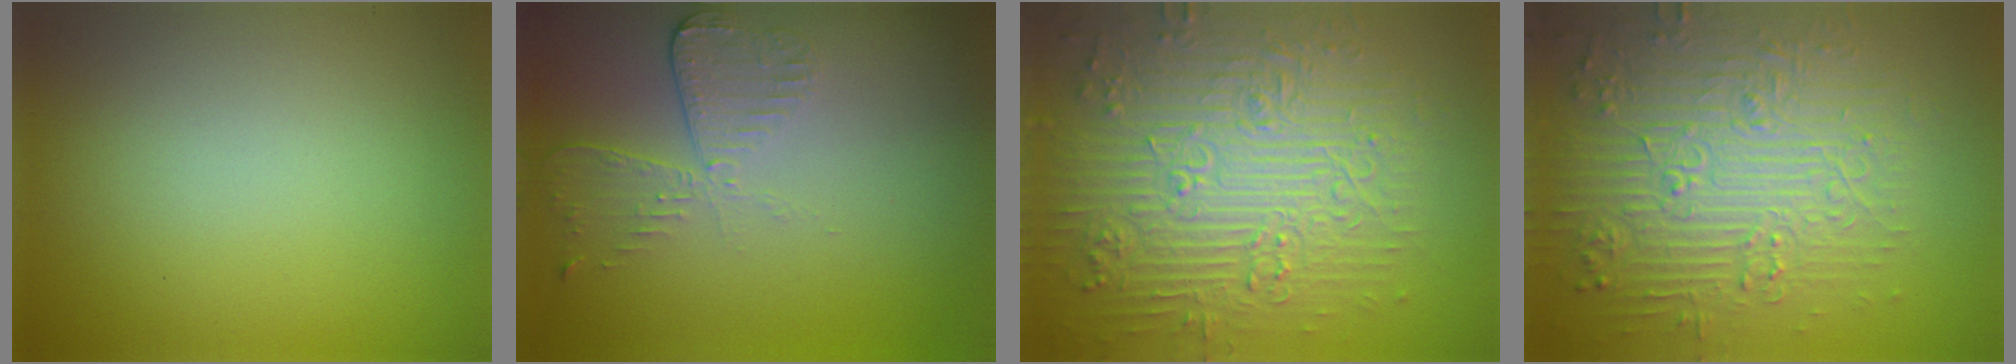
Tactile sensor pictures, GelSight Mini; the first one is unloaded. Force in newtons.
{"total": 2.9, "press": 2.6, "slide": 1.4}
{"total": 9.1, "press": 6.6, "slide": 6.3}
{"total": 8.0, "press": 6.2, "slide": 5.0}